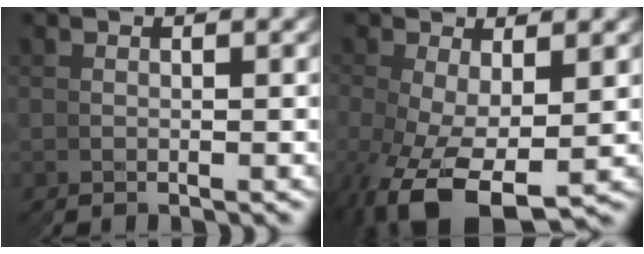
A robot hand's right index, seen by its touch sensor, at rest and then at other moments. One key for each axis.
{"total": 6.5, "fx": -1.5, "fy": 3.8, "fz": 5.0, "tx": -0.111, "ty": -0.018, "tz": -0.015}